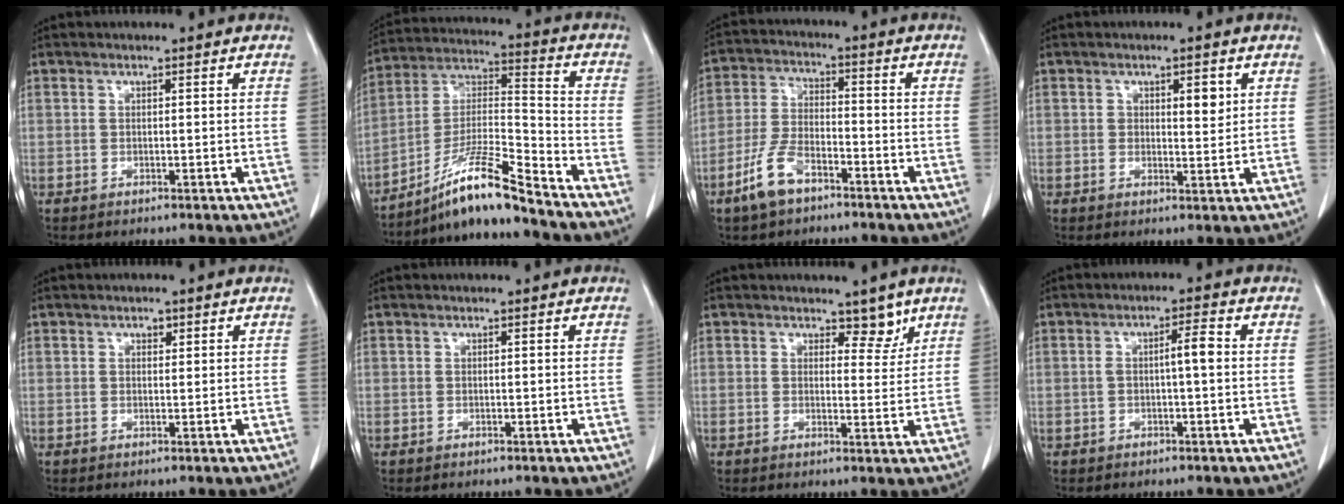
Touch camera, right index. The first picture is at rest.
{"total": 12.5, "force": [-10.2, -0.7, 7.2], "torque": [-0.139, 0.002, -0.186]}
{"total": 7.9, "force": [-5.1, 3.5, 4.9], "torque": [-0.117, 0.001, -0.099]}
{"total": 3.3, "force": [1.2, 1.4, 2.7], "torque": [-0.038, -0.001, 0.018]}
{"total": 1.0, "force": [0.6, 0.6, 0.5], "torque": [-0.007, -0.003, 0.008]}
{"total": 0.0}
{"total": 3.3, "force": [2.4, 1.7, 1.4], "torque": [-0.007, -0.005, 0.035]}
{"total": 3.3, "force": [0.0, 0.4, 3.3], "torque": [-0.058, 0.009, -0.001]}